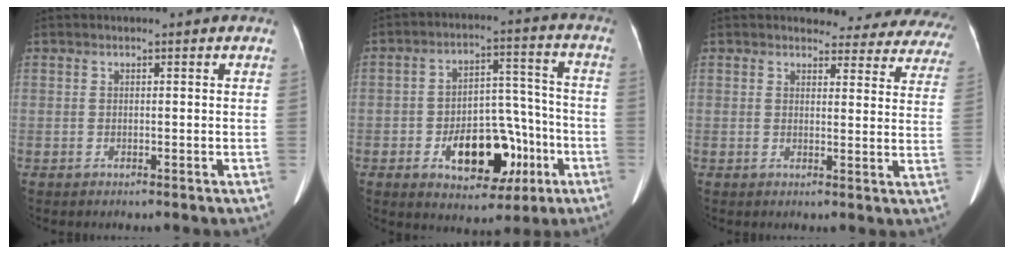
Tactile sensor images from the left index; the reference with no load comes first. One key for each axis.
{"total": 13.0, "fx": -5.2, "fy": 7.2, "fz": 9.5, "tx": -0.142, "ty": 0.023, "tz": -0.065}
{"total": 15.9, "fx": 15.0, "fy": 4.8, "fz": 2.2, "tx": 0.012, "ty": -0.055, "tz": 0.138}